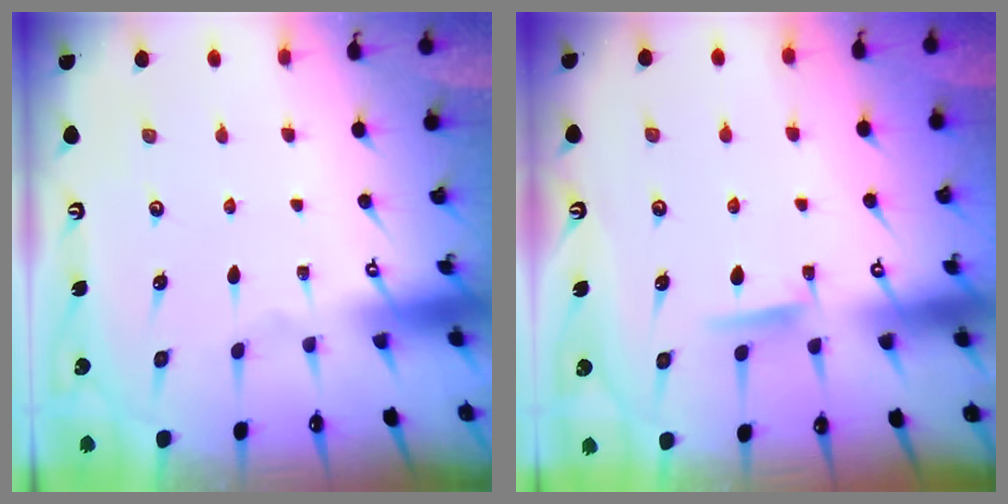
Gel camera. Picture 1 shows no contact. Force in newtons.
{"total": 5.0, "press": 4.9, "slide": 0.6}